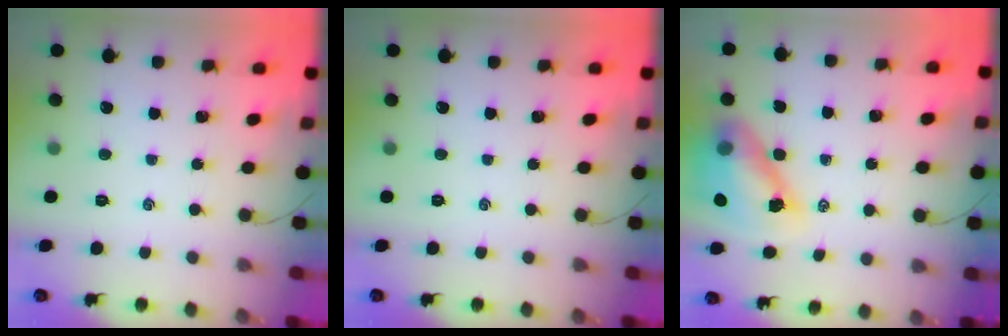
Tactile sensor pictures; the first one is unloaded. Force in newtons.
{"total": 0.0}
{"total": 12.5, "press": 12.1, "slide": 3.2}